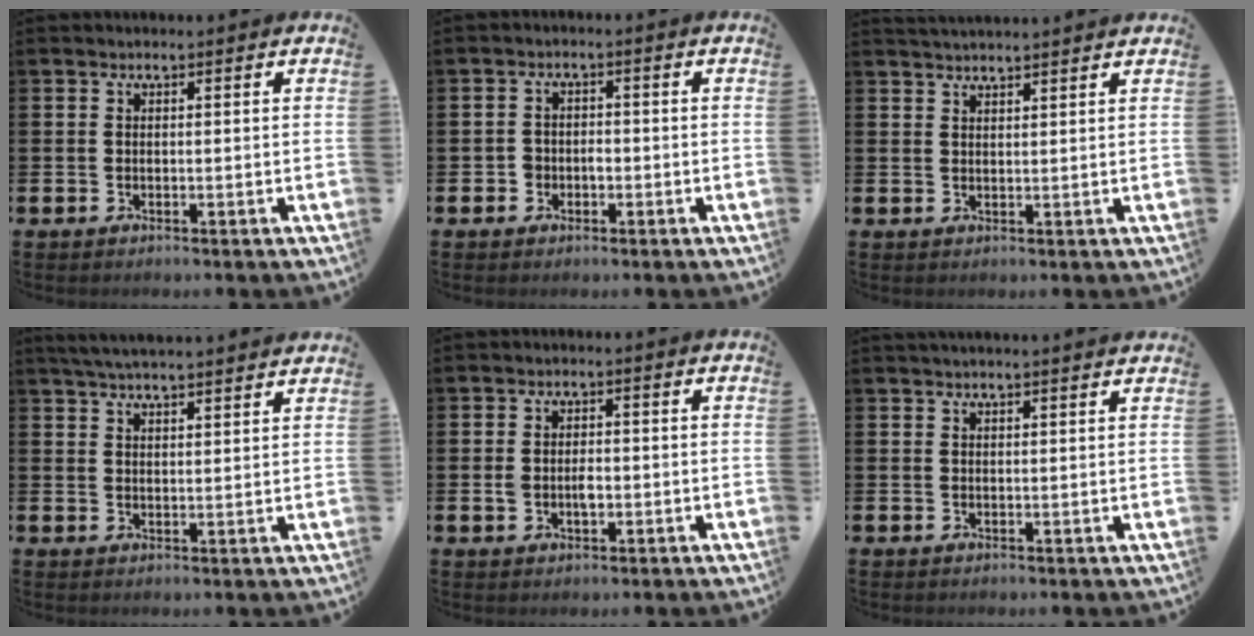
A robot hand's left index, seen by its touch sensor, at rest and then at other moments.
{"total": 1.9, "force": [-0.7, 1.7, 0.5], "torque": [-0.009, 0.002, -0.019]}
{"total": 2.4, "force": [2.4, 0.0, 0.1], "torque": [-0.006, -0.010, 0.045]}
{"total": 4.4, "force": [4.3, -0.2, 0.9], "torque": [-0.034, -0.014, 0.080]}
{"total": 2.7, "force": [-0.3, 1.7, 2.0], "torque": [-0.023, -0.001, -0.010]}
{"total": 1.7, "force": [1.6, -0.2, 0.2], "torque": [0.004, -0.010, 0.028]}